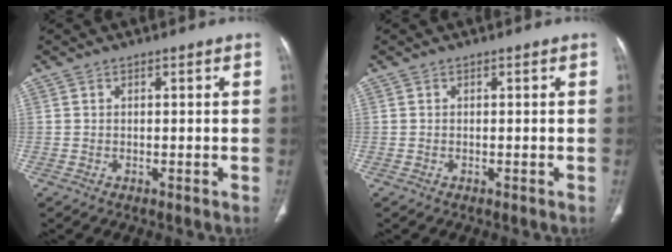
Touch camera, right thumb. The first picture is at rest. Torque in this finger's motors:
{"motor_torque": [0.22, 0.01, 0.06, -0.68, 0.00]}